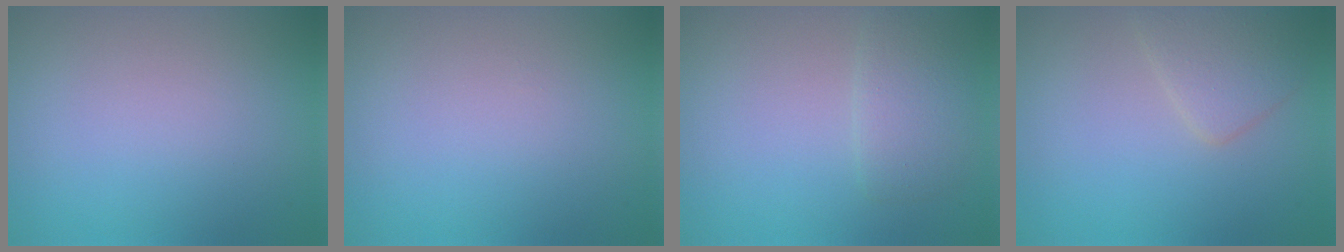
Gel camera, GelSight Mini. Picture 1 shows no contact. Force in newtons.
{"total": 0.0}
{"total": 2.3, "press": 2.2, "slide": 0.1}
{"total": 2.5, "press": 2.5, "slide": 0.2}